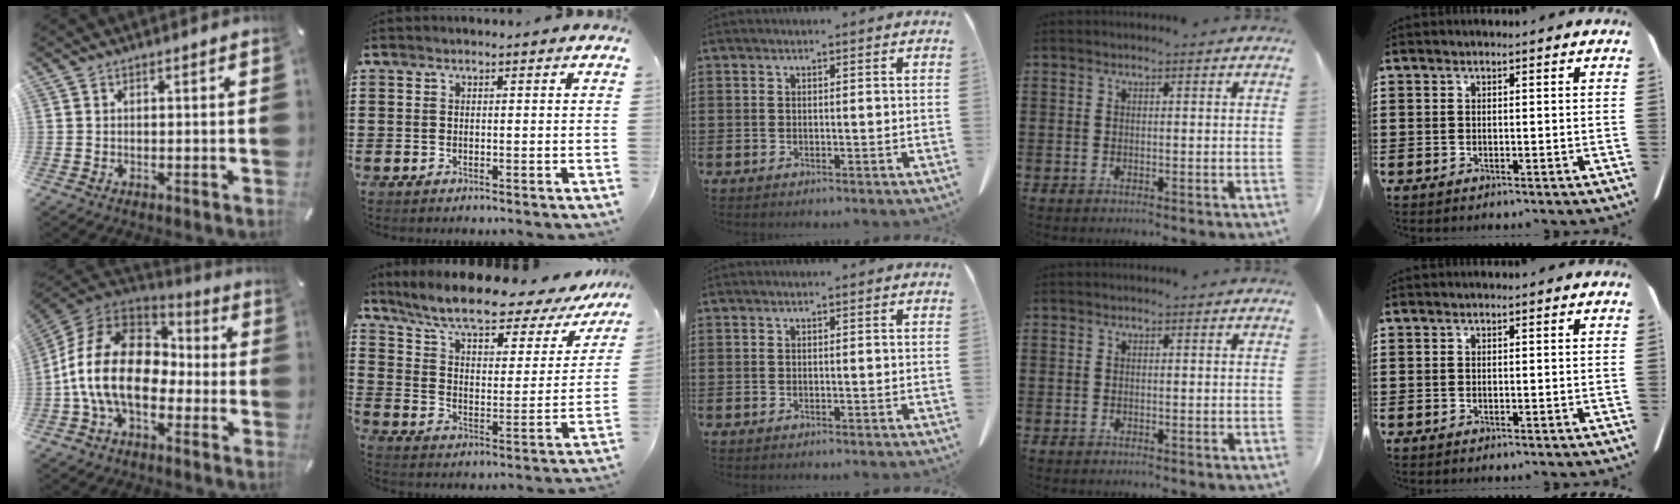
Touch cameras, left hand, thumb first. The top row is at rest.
{"thumb": {"total": 19.1, "force": [-4.5, 12.5, 13.8], "torque": [-0.278, 0.034, -0.073]}, "index": {"total": 9.0, "force": [7.4, 1.3, 4.9], "torque": [-0.125, -0.041, 0.124]}}